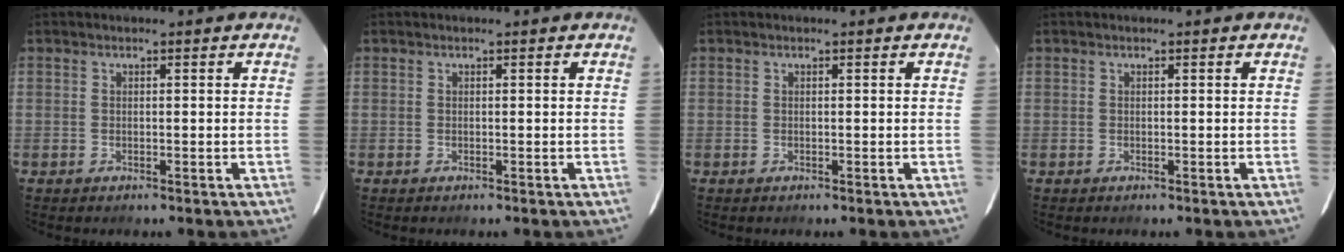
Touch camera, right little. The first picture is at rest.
{"total": 0.0}
{"total": 0.0}
{"total": 0.0}